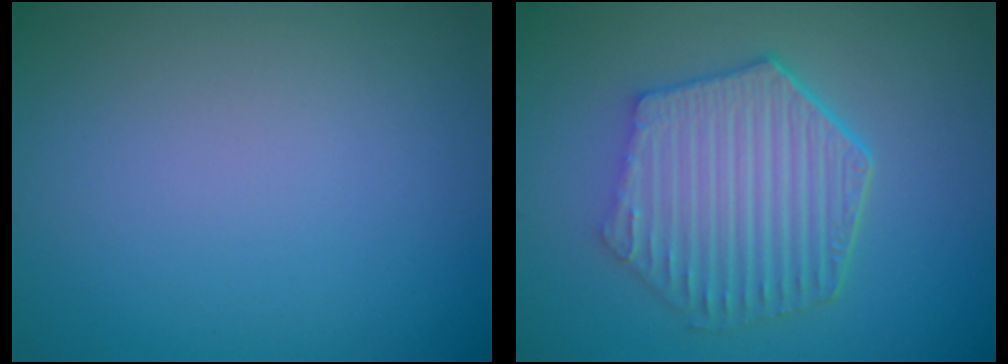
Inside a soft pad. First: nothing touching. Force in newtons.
{"total": 6.4, "press": 4.9, "slide": 4.2}